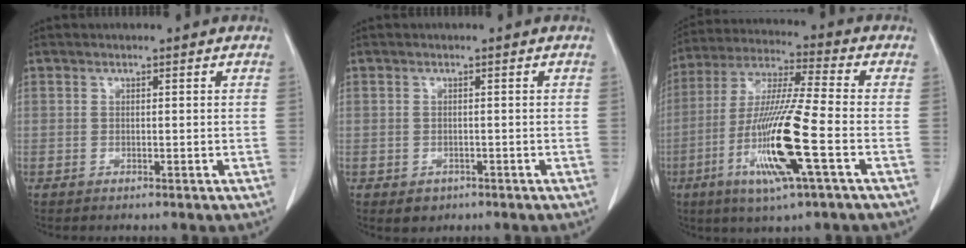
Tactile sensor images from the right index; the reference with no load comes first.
{"total": 2.0, "force": [-1.0, 1.6, 0.5], "torque": [-0.003, 0.003, -0.007]}
{"total": 15.8, "force": [-5.2, 0.1, 14.9], "torque": [-0.306, -0.019, -0.100]}